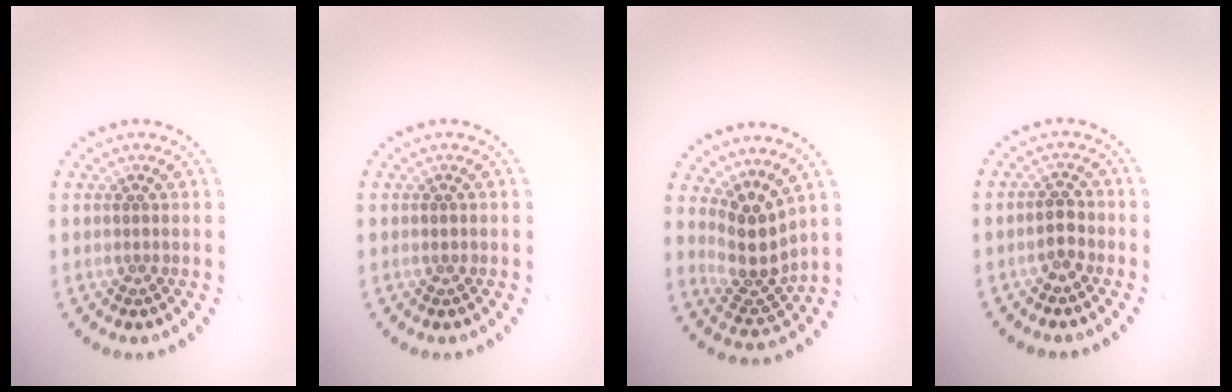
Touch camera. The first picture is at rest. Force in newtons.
{"total": 0.6, "press": 0.6, "slide": 0.0}
{"total": 3.8, "press": 2.8, "slide": 2.5}
{"total": 1.9, "press": 1.8, "slide": 0.5}